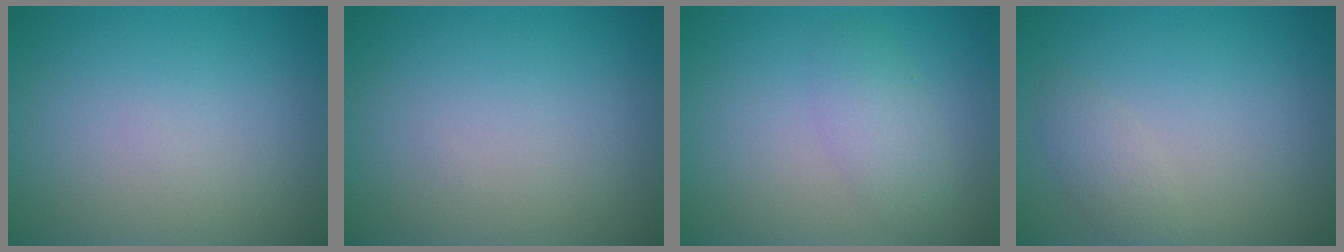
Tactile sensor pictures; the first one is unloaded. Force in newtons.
{"total": 0.0}
{"total": 2.4, "press": 2.4, "slide": 0.1}
{"total": 1.5, "press": 1.5, "slide": 0.1}